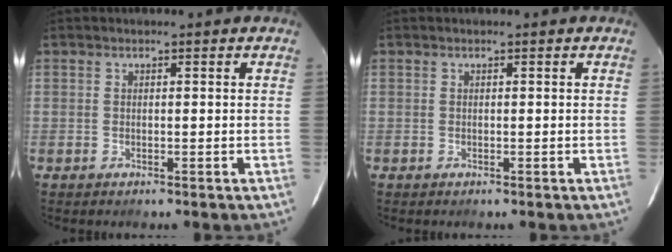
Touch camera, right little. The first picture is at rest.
{"total": 0.0}